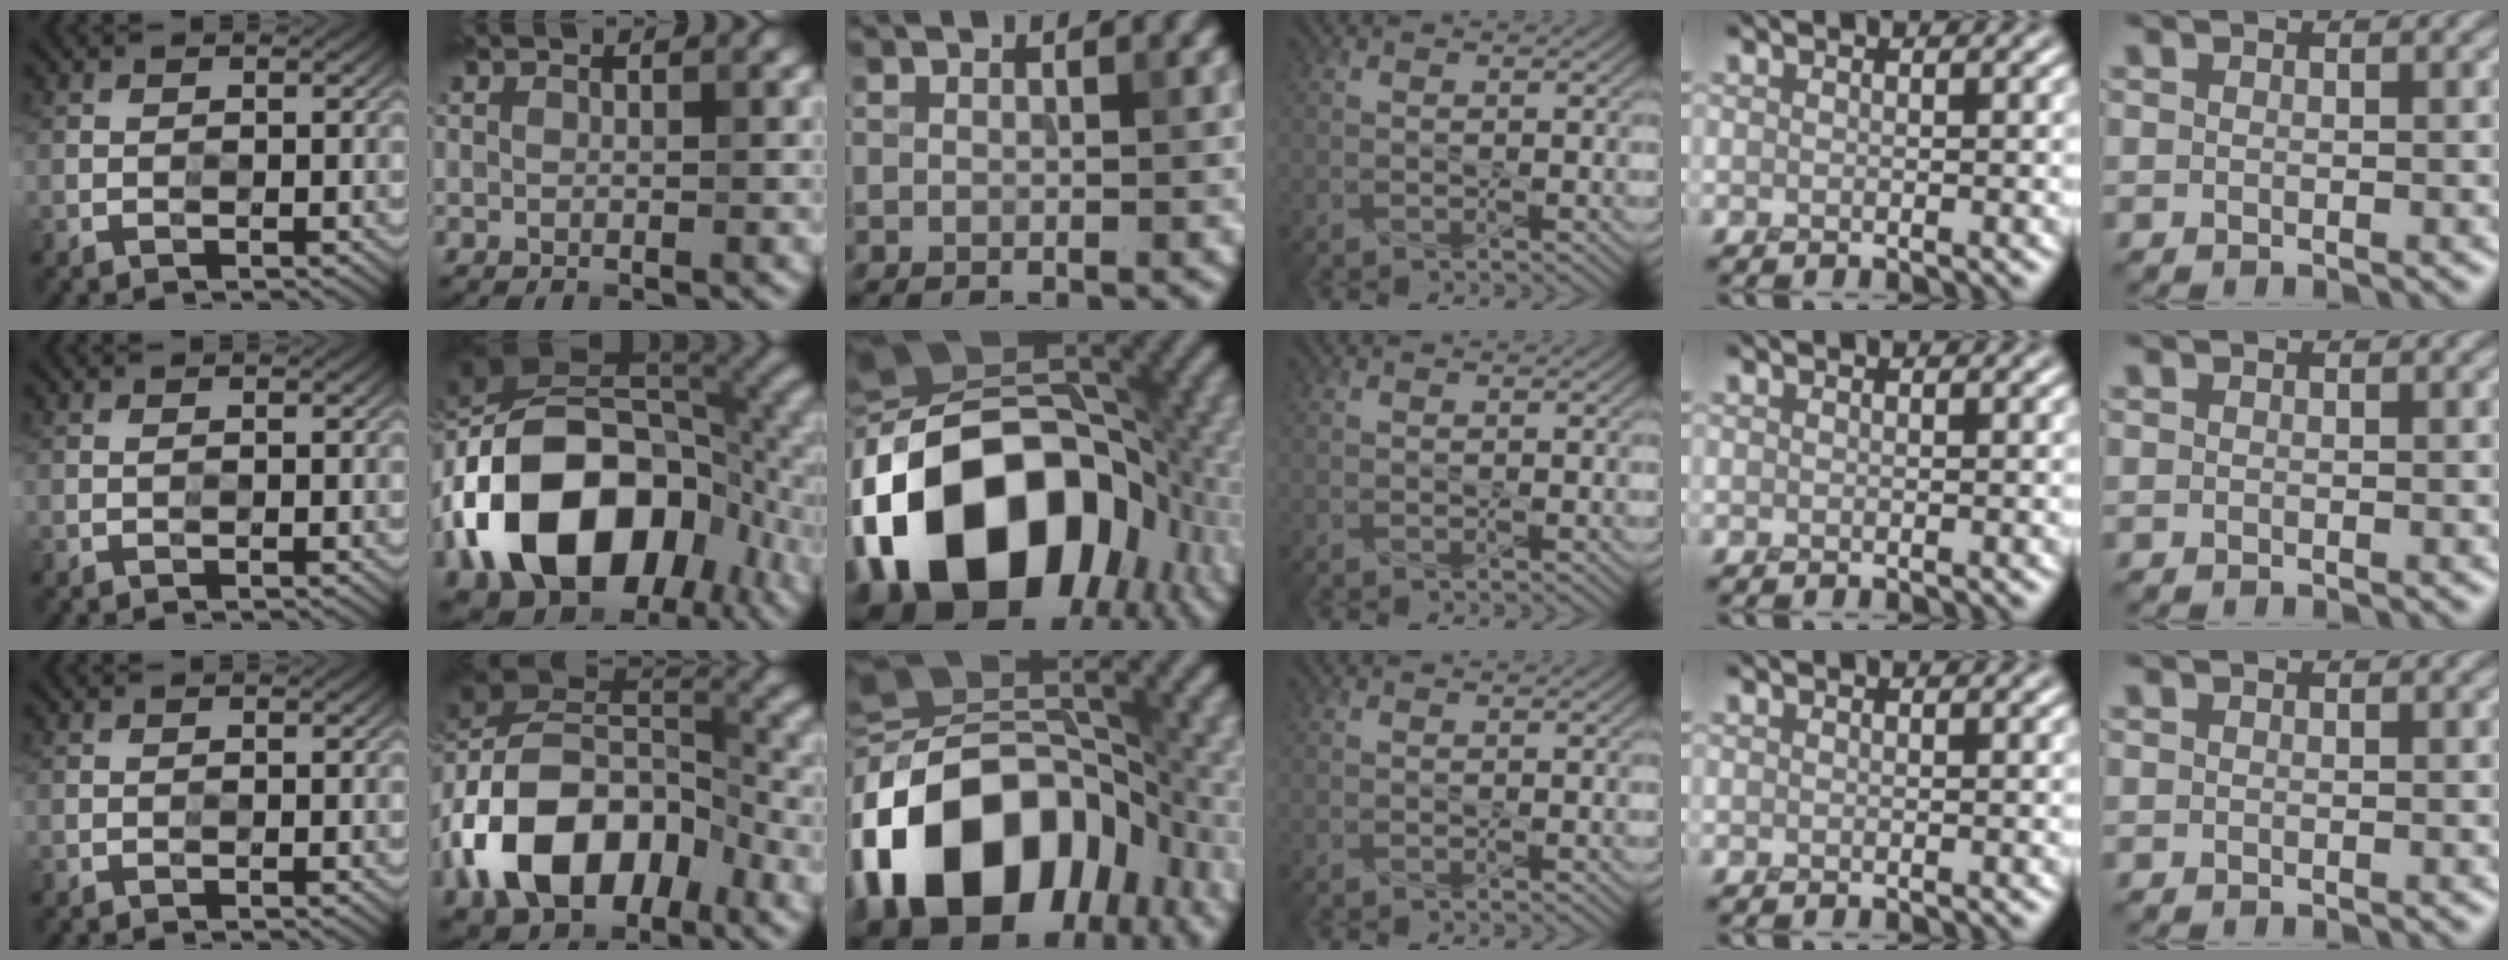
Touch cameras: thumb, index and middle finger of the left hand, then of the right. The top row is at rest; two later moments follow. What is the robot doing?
{"motion": "press", "object": "gel pad"}